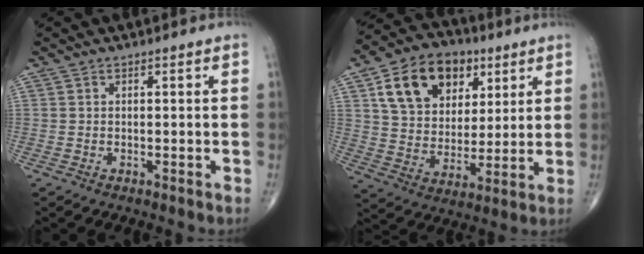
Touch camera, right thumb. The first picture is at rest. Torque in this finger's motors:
{"motor_torque": [1.04, 1.57, 0.22, -0.03, 0.21]}